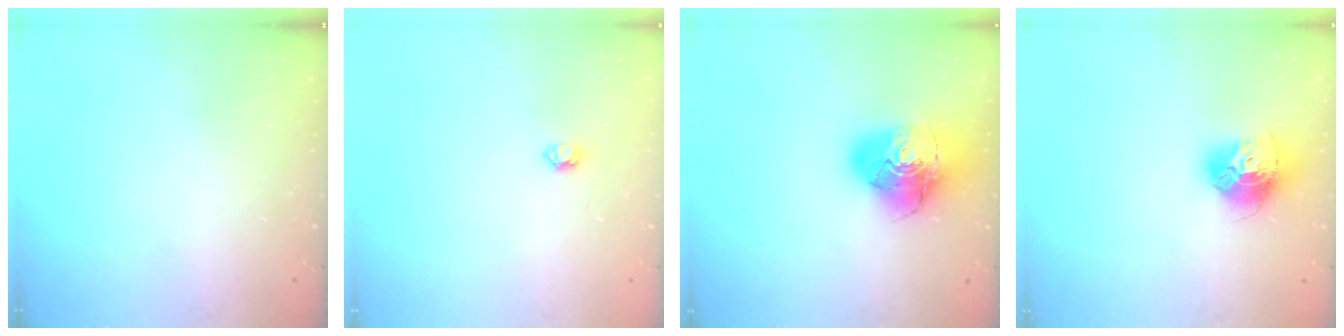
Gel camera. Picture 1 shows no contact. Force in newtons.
{"total": 3.1, "press": 3.1, "slide": 0.4}
{"total": 20.1, "press": 20.0, "slide": 2.6}
{"total": 13.6, "press": 13.5, "slide": 1.4}